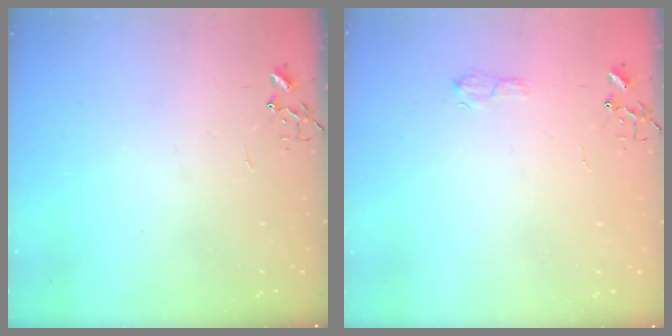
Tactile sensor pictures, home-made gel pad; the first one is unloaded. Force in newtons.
{"total": 4.1, "press": 4.0, "slide": 0.6}